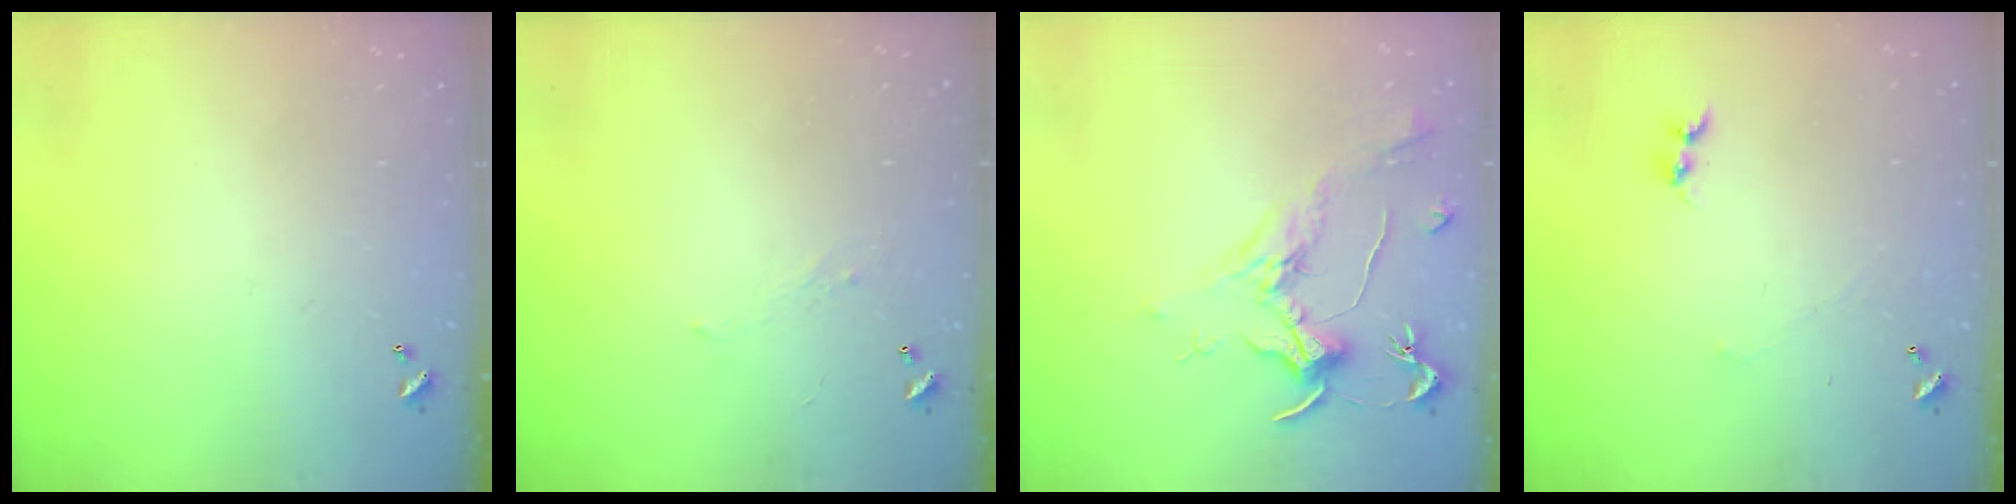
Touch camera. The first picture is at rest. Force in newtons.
{"total": 1.0, "press": 0.8, "slide": 0.5}
{"total": 2.0, "press": 1.8, "slide": 0.8}
{"total": 1.4, "press": 1.3, "slide": 0.4}